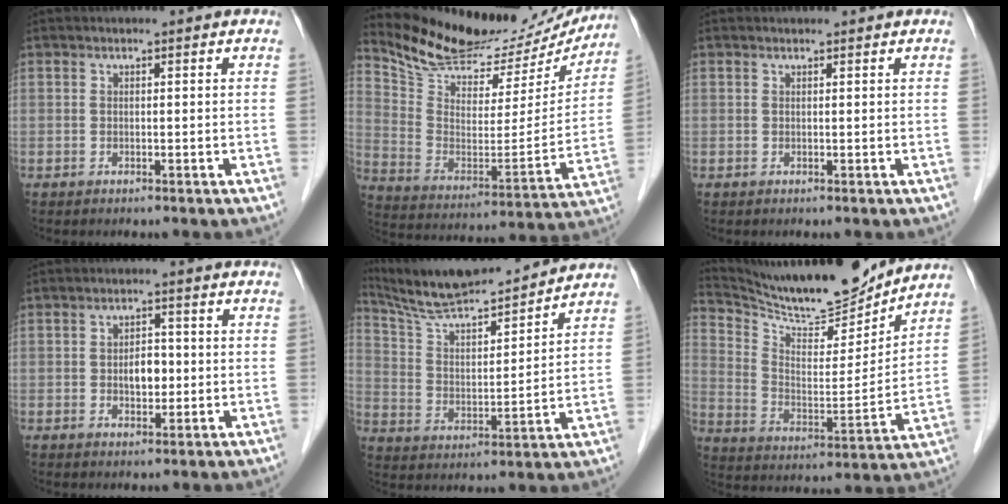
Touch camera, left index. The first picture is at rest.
{"total": 23.9, "force": [22.1, 7.0, 5.9], "torque": [-0.101, -0.032, 0.324]}
{"total": 1.0, "force": [1.0, 0.1, 0.1], "torque": [-0.009, 0.010, 0.018]}
{"total": 3.5, "force": [-0.3, 2.1, 2.8], "torque": [-0.044, 0.005, -0.001]}
{"total": 16.0, "force": [14.7, 1.6, 6.1], "torque": [-0.115, 0.011, 0.256]}
{"total": 16.0, "force": [15.3, 1.2, 4.4], "torque": [-0.094, -0.023, 0.258]}